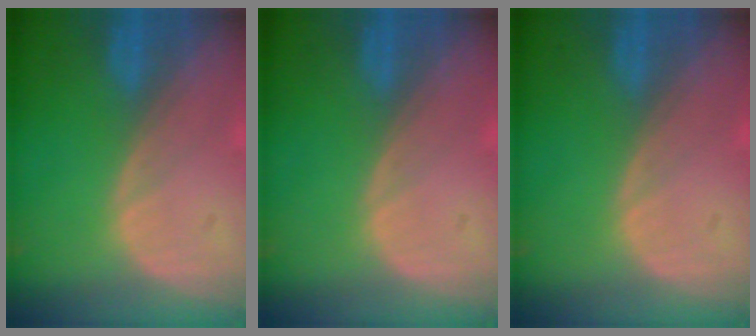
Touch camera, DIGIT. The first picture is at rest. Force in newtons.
{"total": 0.0}
{"total": 0.0}